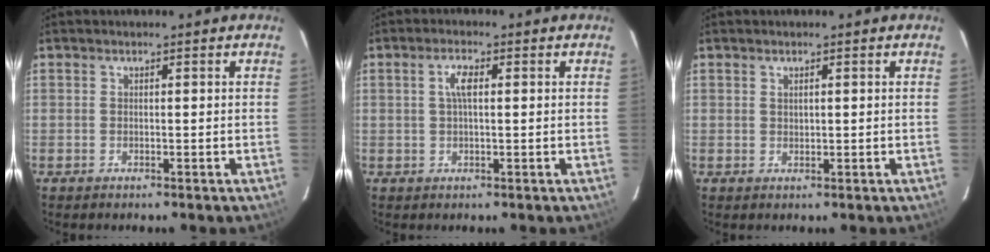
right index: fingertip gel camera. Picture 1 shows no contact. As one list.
[{"total": 2.9, "force": [0.6, 1.0, 2.7], "torque": [-0.055, 0.007, 0.012]}, {"total": 0.9, "force": [0.5, 0.4, 0.6], "torque": [-0.008, 0.003, 0.011]}]